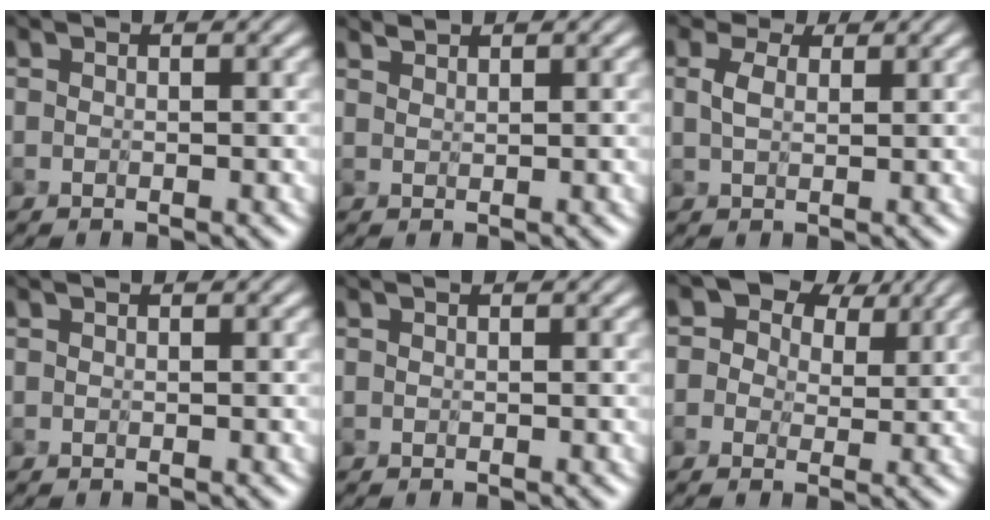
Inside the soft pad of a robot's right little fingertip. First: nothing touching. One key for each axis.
{"total": 0.9, "fx": 0.9, "fy": -0.1, "fz": 0.0, "tx": 0.000, "ty": 0.000, "tz": 0.021}
{"total": 2.3, "fx": 0.9, "fy": 1.5, "fz": 1.5, "tx": -0.038, "ty": 0.004, "tz": 0.018}
{"total": 0.0}
{"total": 0.0}
{"total": 5.8, "fx": 3.1, "fy": 4.1, "fz": 2.6, "tx": -0.033, "ty": 0.006, "tz": 0.022}